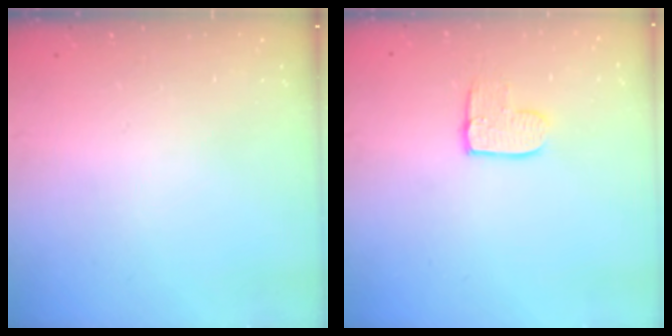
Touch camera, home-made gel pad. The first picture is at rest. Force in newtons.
{"total": 7.0, "press": 7.0, "slide": 0.4}